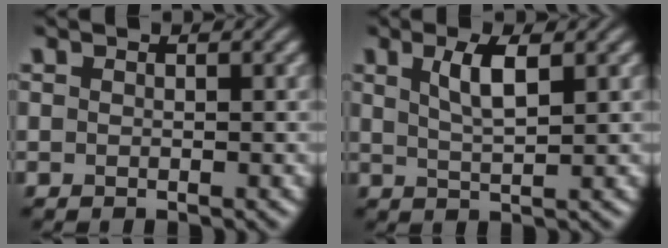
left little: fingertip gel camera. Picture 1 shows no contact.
{"total": 3.2, "force": [1.3, 0.8, 2.8], "torque": [-0.052, 0.002, 0.025]}